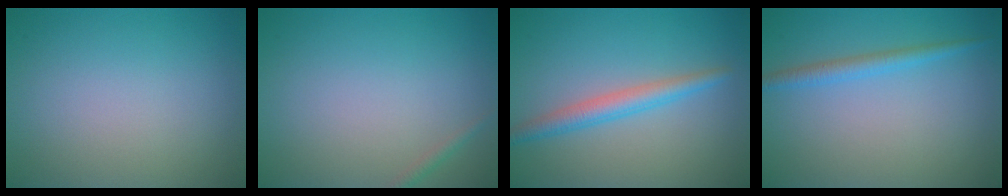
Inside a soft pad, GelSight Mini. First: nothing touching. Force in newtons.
{"total": 0.7, "press": 0.7, "slide": 0.0}
{"total": 2.7, "press": 2.7, "slide": 0.1}
{"total": 1.8, "press": 1.8, "slide": 0.1}